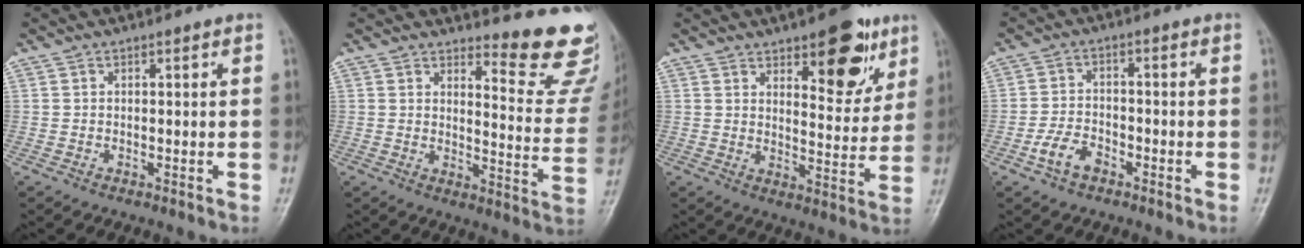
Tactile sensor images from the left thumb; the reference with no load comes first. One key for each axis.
{"total": 14.0, "fx": 12.8, "fy": 3.0, "fz": 4.7, "tx": -0.021, "ty": -0.153, "tz": 0.138}
{"total": 13.5, "fx": 7.5, "fy": 5.7, "fz": 9.7, "tx": -0.086, "ty": -0.039, "tz": 0.104}
{"total": 5.2, "fx": -2.9, "fy": 3.1, "fz": 3.0, "tx": -0.054, "ty": 0.019, "tz": -0.058}